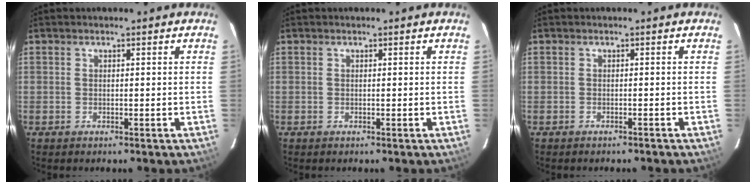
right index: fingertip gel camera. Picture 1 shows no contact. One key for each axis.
{"total": 0.0}
{"total": 0.9, "fx": -0.9, "fy": 0.1, "fz": 0.2, "tx": -0.005, "ty": 0.004, "tz": -0.011}